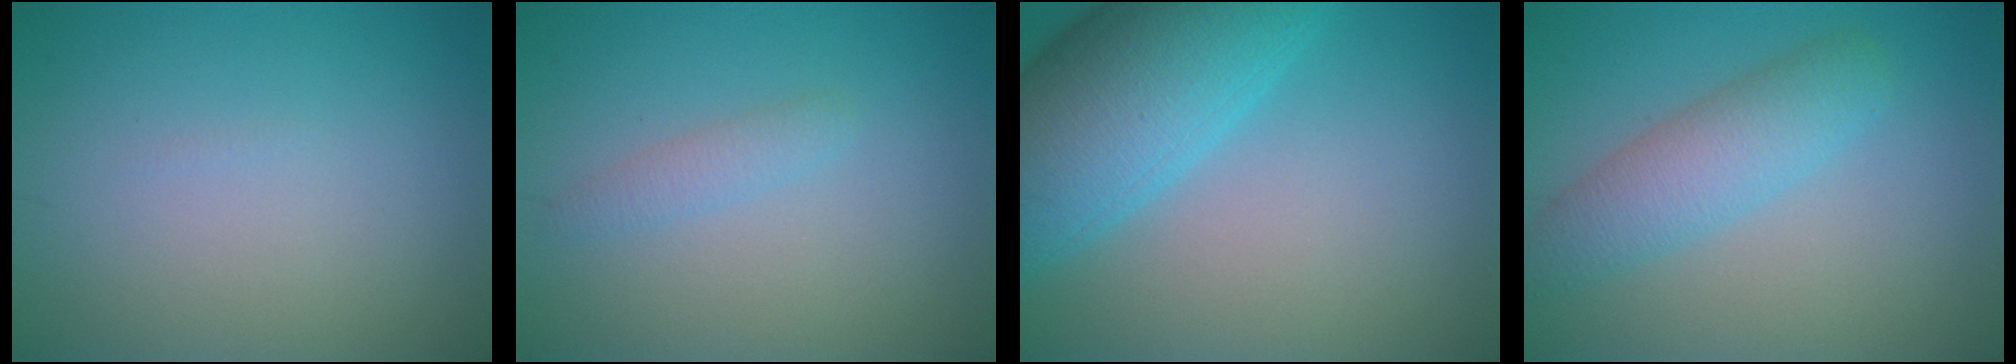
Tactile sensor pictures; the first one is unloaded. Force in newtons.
{"total": 1.3, "press": 1.3, "slide": 0.0}
{"total": 10.4, "press": 10.4, "slide": 0.3}
{"total": 4.2, "press": 4.2, "slide": 0.1}